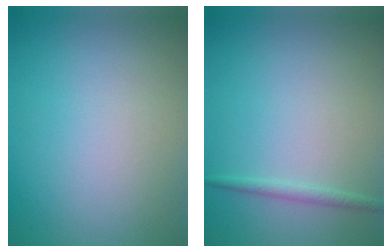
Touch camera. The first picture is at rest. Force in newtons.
{"total": 1.1, "press": 1.1, "slide": 0.1}